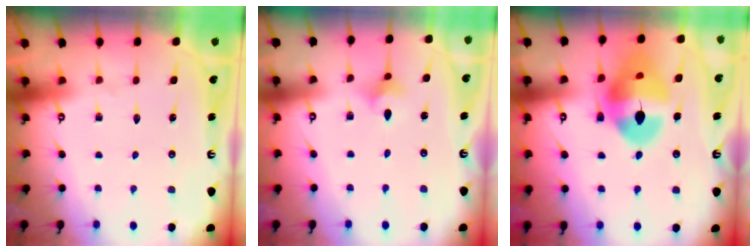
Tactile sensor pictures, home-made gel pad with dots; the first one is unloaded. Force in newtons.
{"total": 3.3, "press": 3.2, "slide": 0.7}
{"total": 17.1, "press": 17.0, "slide": 2.0}